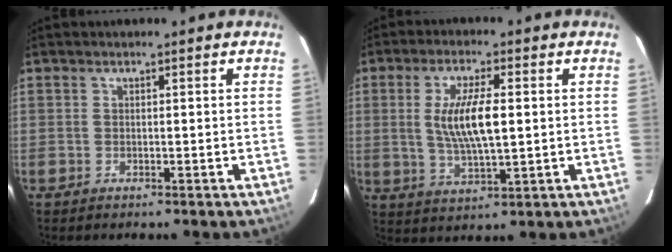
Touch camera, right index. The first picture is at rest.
{"total": 9.5, "force": [1.0, 2.8, 9.1], "torque": [-0.174, -0.003, 0.023]}